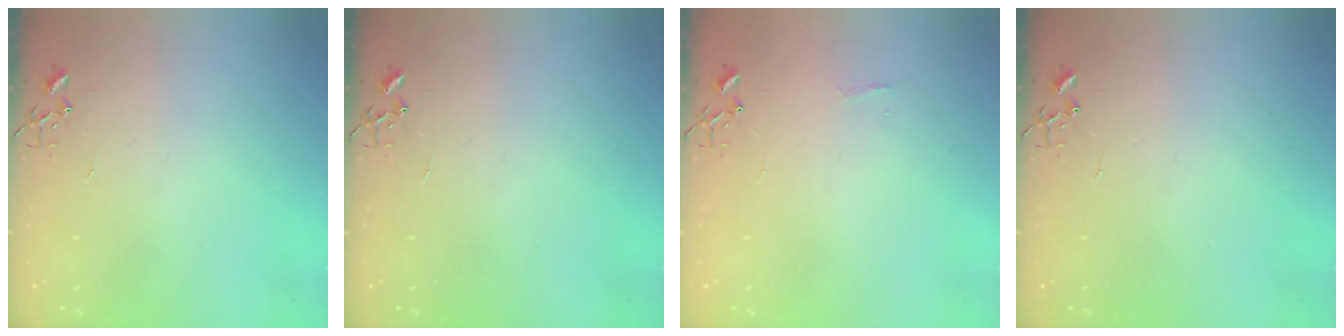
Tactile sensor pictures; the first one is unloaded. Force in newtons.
{"total": 0.0}
{"total": 3.7, "press": 3.6, "slide": 0.5}
{"total": 0.0}